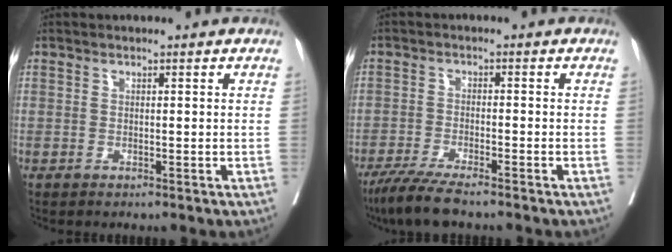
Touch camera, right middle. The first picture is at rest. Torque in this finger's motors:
{"motor_torque": [1.17, -0.97, 0.33, 0.17]}